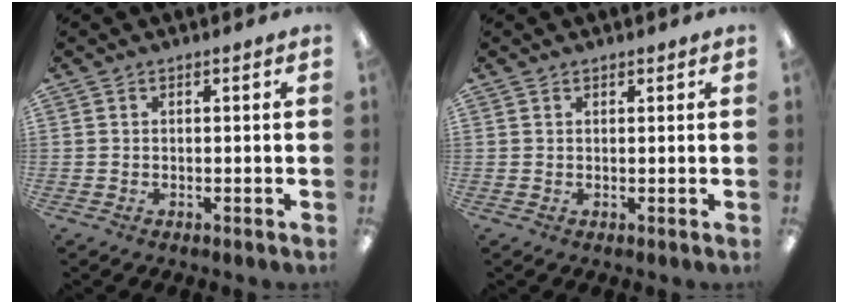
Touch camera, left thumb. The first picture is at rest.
{"total": 0.9, "force": [0.8, 0.5, 0.1], "torque": [-0.004, 0.001, 0.016]}